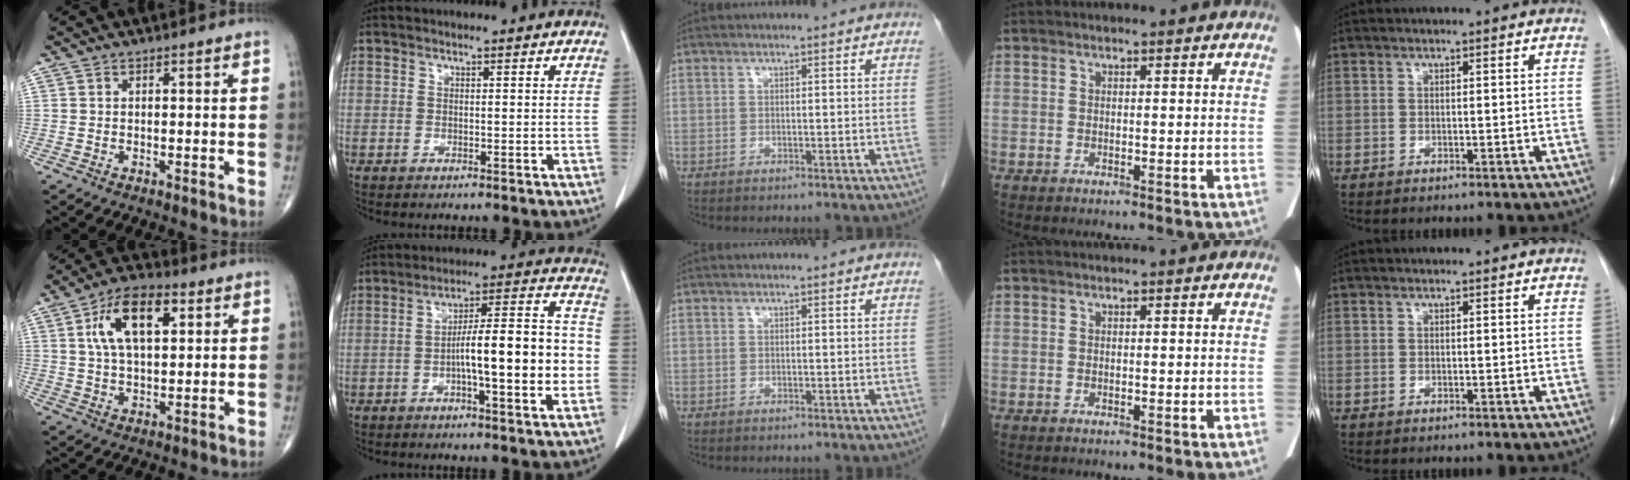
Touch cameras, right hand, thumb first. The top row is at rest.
{"thumb": {"total": 13.1, "force": [4.2, 6.6, 10.5], "torque": [-0.178, 0.005, 0.071]}, "index": {"total": 14.2, "force": [-2.7, 1.9, 13.8], "torque": [-0.213, 0.024, -0.042]}}